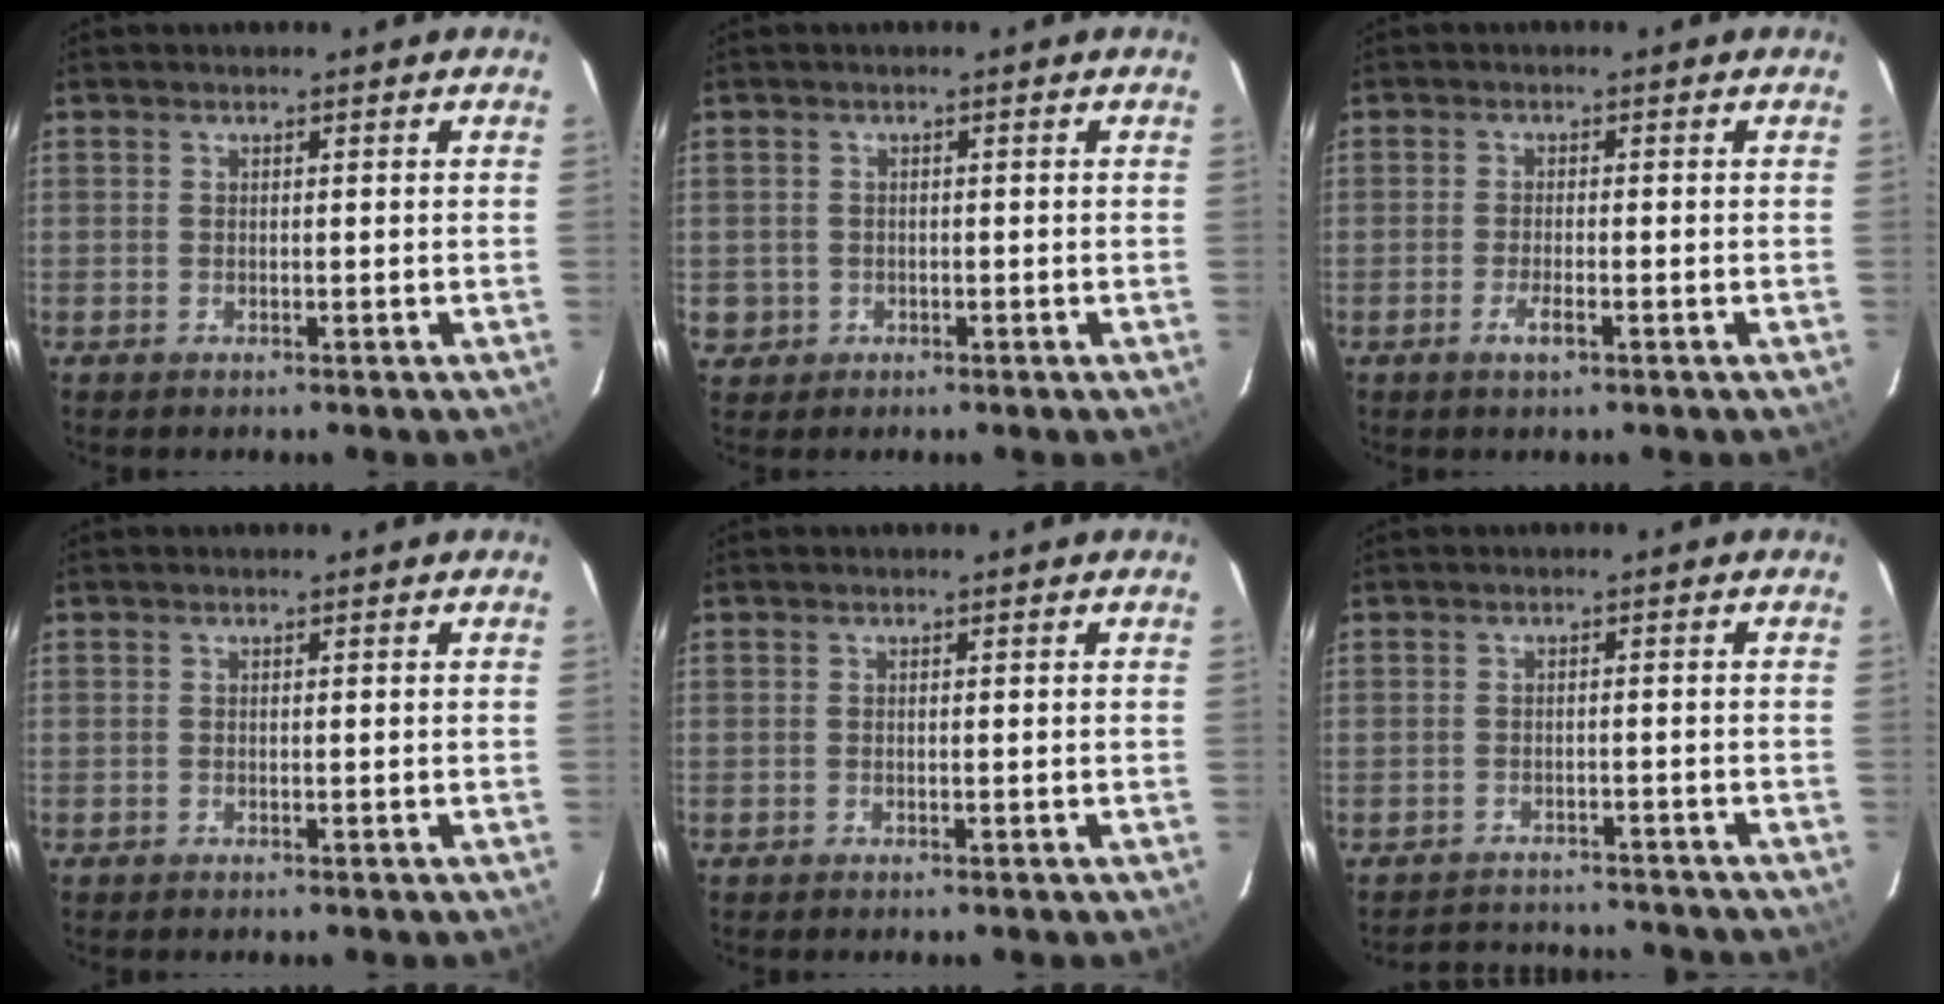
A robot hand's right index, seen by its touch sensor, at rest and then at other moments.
{"total": 3.2, "force": [-0.4, 3.2, 0.4], "torque": [-0.004, 0.010, 0.001]}
{"total": 2.4, "force": [-1.3, 0.4, 2.0], "torque": [-0.044, -0.004, -0.023]}
{"total": 0.0}
{"total": 0.0}
{"total": 8.9, "force": [-8.2, 3.1, 1.7], "torque": [-0.038, 0.024, -0.105]}